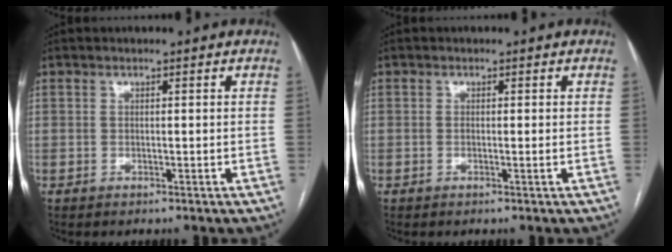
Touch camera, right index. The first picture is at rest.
{"total": 1.0, "force": [-0.1, 0.1, 1.0], "torque": [-0.020, -0.002, 0.000]}